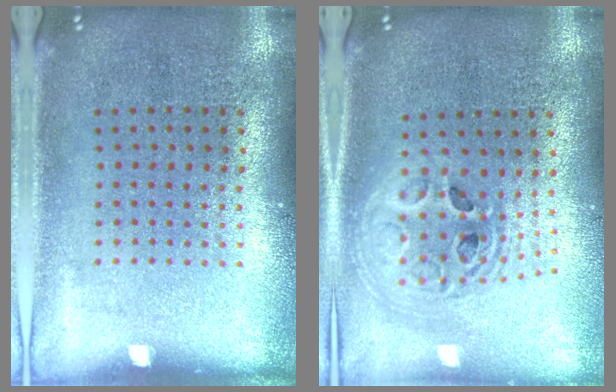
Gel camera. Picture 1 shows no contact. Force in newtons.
{"total": 2.1, "press": 1.7, "slide": 1.2}